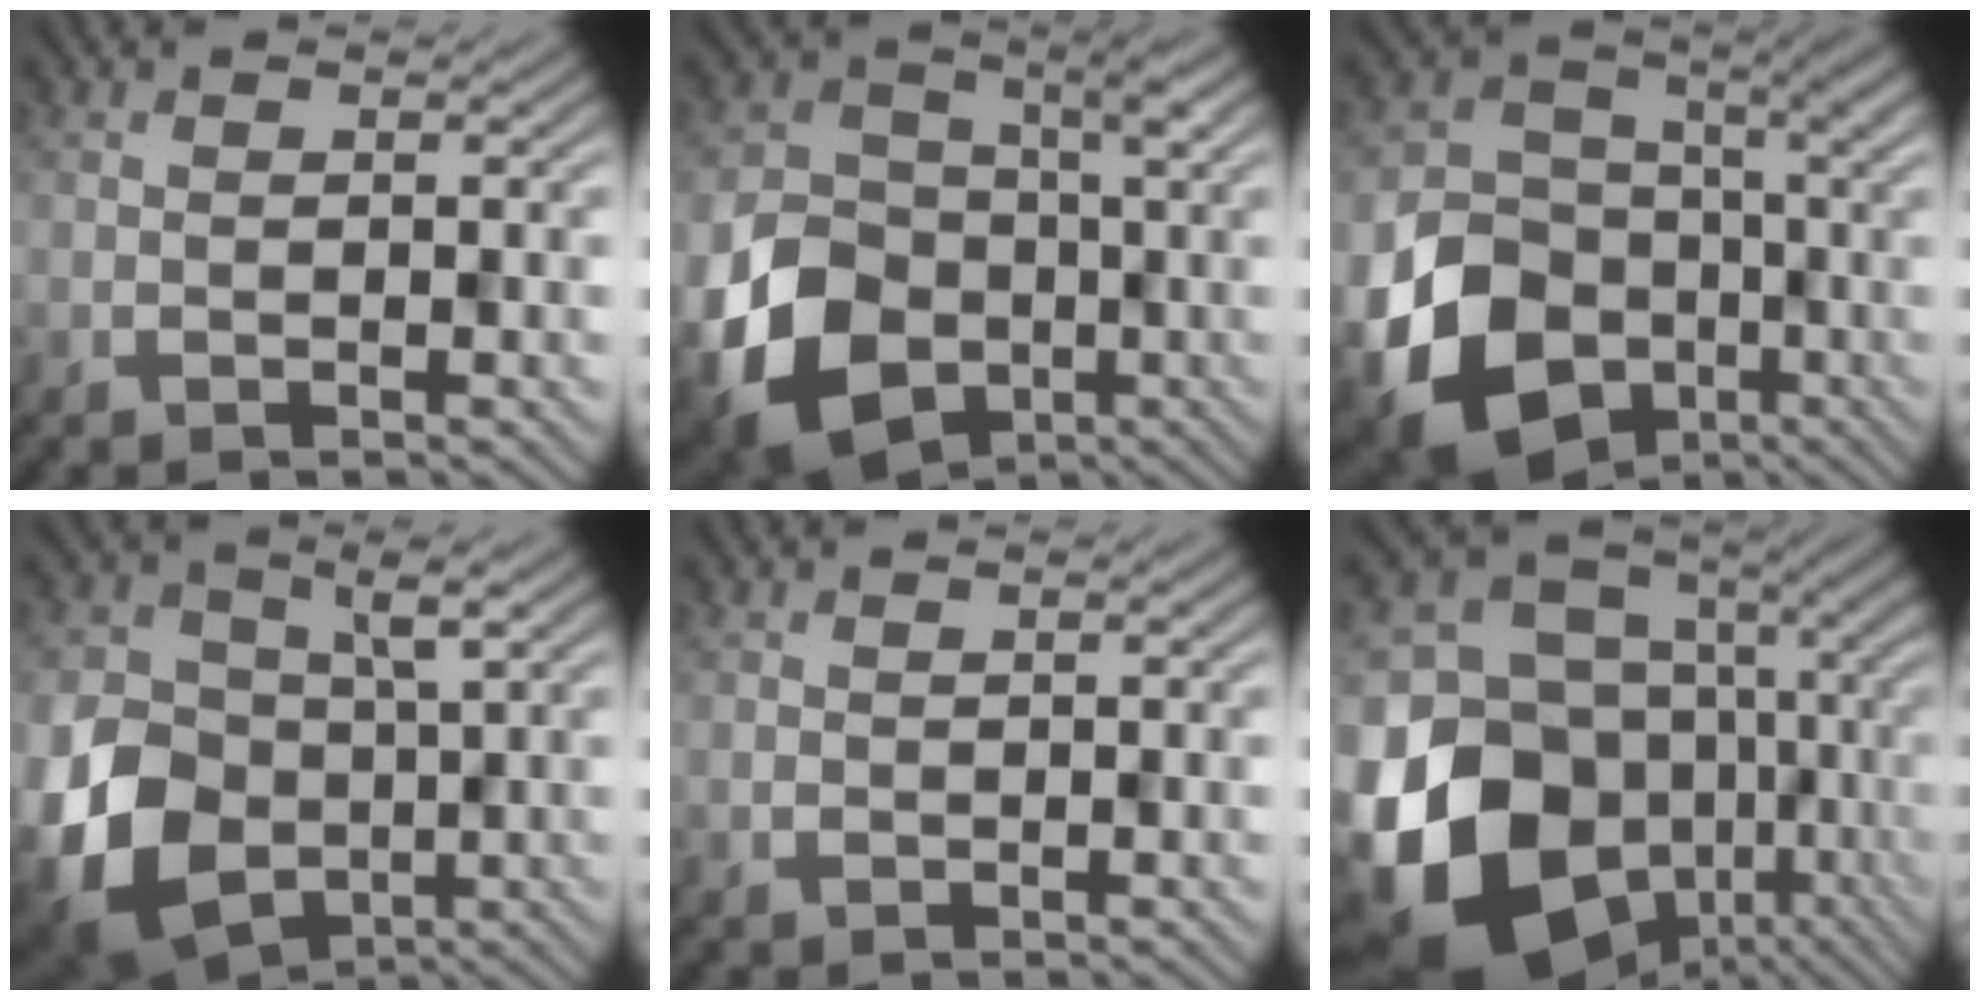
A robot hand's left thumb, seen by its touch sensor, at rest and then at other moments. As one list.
[{"total": 13.5, "force": [-5.1, 10.0, 7.3], "torque": [-0.165, -0.042, -0.087]}, {"total": 18.9, "force": [-7.8, 15.3, 7.9], "torque": [-0.178, -0.070, -0.127]}, {"total": 13.3, "force": [-3.1, 9.9, 8.3], "torque": [-0.206, -0.039, -0.039]}, {"total": 0.7, "force": [0.2, 0.6, 0.3], "torque": [-0.008, -0.001, 0.006]}, {"total": 20.4, "force": [-6.8, 16.6, 9.6], "torque": [-0.243, -0.045, -0.098]}]